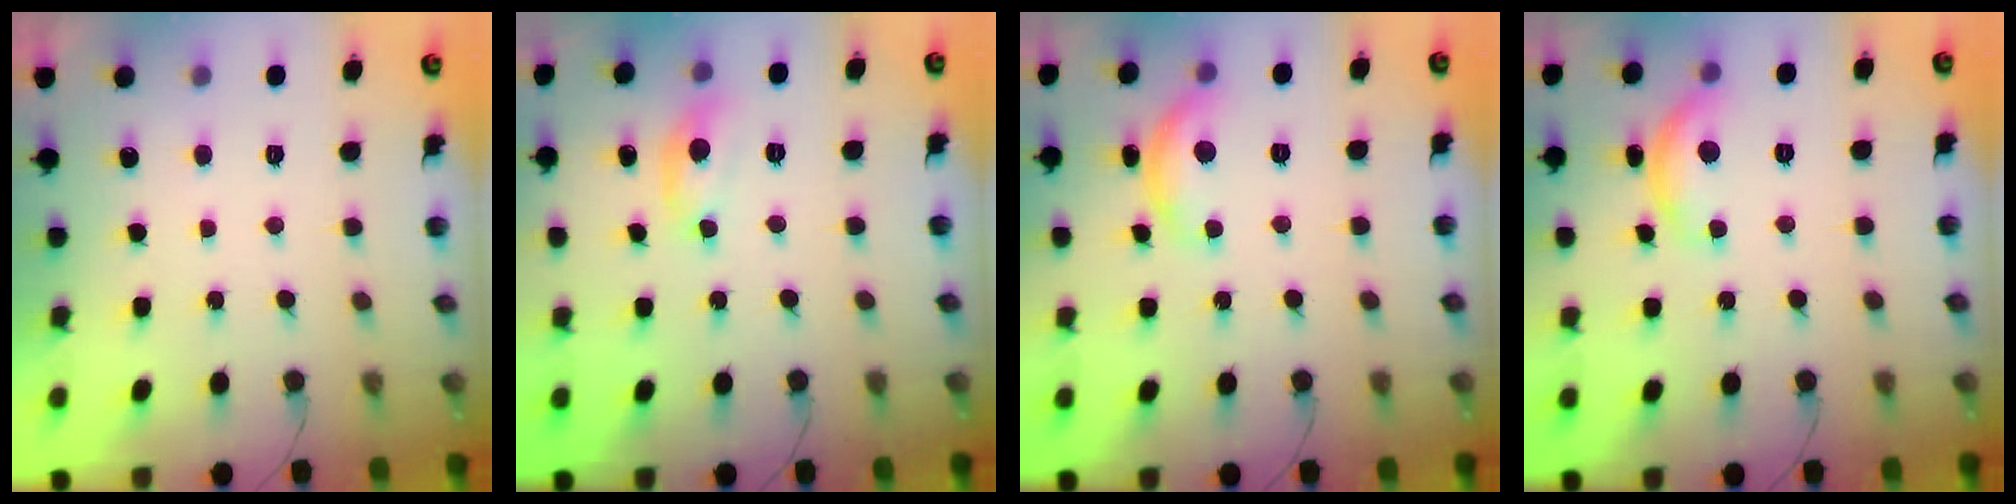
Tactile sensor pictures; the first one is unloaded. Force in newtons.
{"total": 8.3, "press": 8.3, "slide": 0.6}
{"total": 11.3, "press": 11.3, "slide": 0.7}
{"total": 11.3, "press": 11.3, "slide": 0.7}